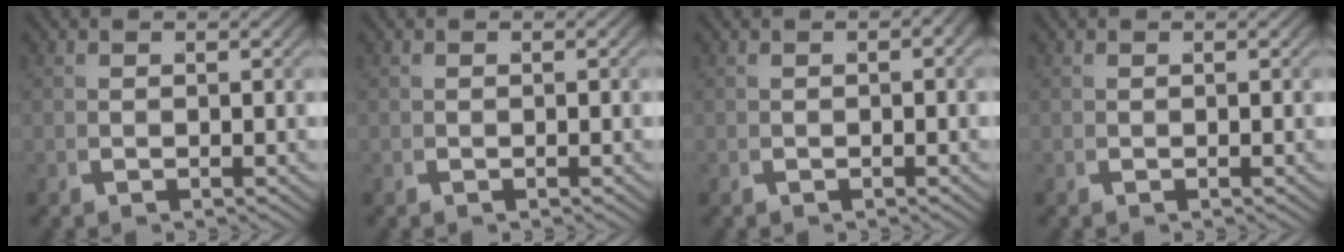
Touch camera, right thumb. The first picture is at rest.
{"total": 0.0}
{"total": 1.1, "force": [-0.1, 0.6, 1.0], "torque": [-0.012, -0.001, -0.002]}
{"total": 0.0}